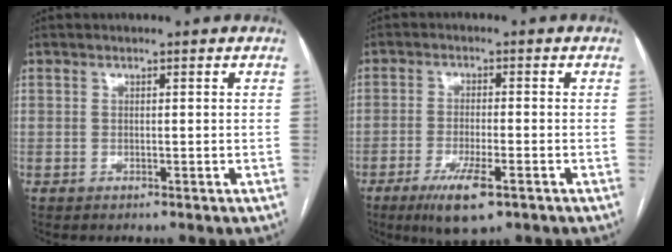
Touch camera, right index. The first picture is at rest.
{"total": 7.5, "force": [-4.2, 1.4, 6.0], "torque": [-0.111, -0.016, -0.067]}